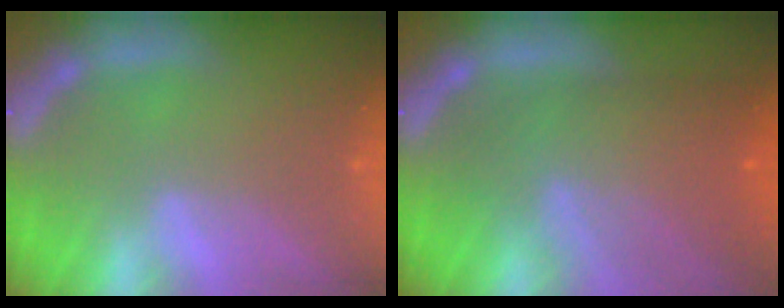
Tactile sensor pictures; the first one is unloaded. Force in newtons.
{"total": 8.5}